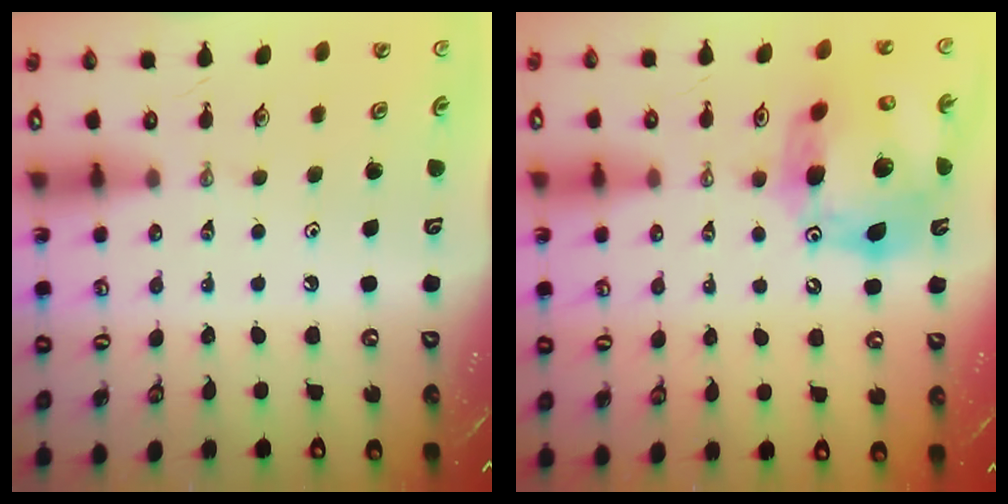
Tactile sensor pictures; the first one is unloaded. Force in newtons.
{"total": 18.0, "press": 17.9, "slide": 2.1}